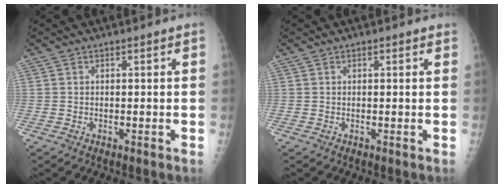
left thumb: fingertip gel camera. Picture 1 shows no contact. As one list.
[{"total": 0.6, "force": [0.4, 0.3, 0.4], "torque": [-0.005, -0.002, 0.003]}]